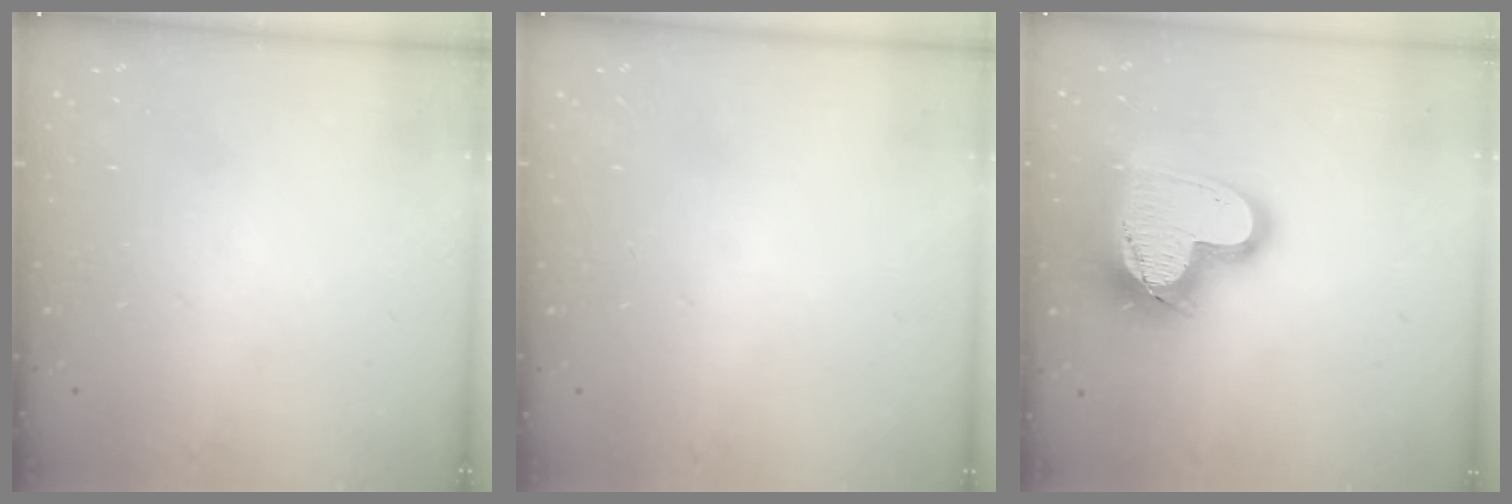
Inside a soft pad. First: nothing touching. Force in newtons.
{"total": 0.6, "press": 0.6, "slide": 0.2}
{"total": 19.7, "press": 19.7, "slide": 1.3}